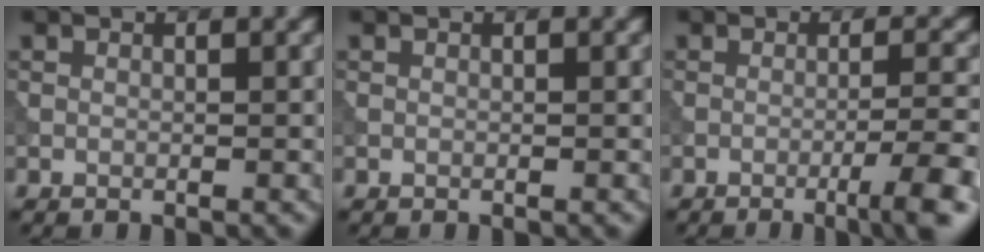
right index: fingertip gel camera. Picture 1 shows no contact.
{"total": 0.0}
{"total": 5.2, "force": [-2.4, 0.7, 4.6], "torque": [-0.060, 0.006, -0.043]}